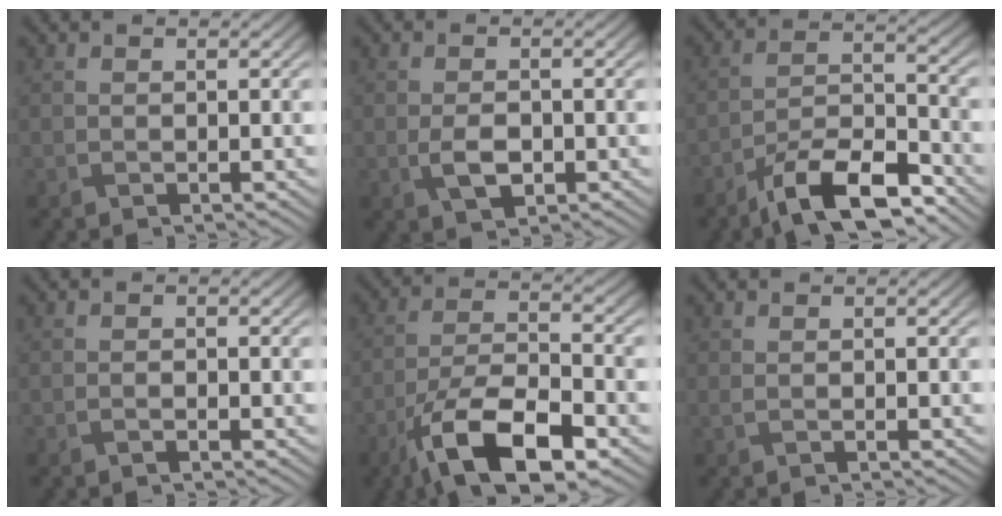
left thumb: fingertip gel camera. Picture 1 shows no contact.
{"total": 3.2, "force": [-0.8, 1.8, 2.5], "torque": [-0.053, -0.005, -0.013]}
{"total": 11.4, "force": [-8.1, 3.6, 7.2], "torque": [-0.128, 0.000, -0.159]}
{"total": 0.7, "force": [-0.4, 0.1, 0.5], "torque": [-0.010, -0.001, -0.005]}
{"total": 13.1, "force": [-7.3, 4.9, 9.6], "torque": [-0.184, -0.009, -0.143]}
{"total": 0.6, "force": [0.1, 0.1, 0.6], "torque": [-0.013, 0.001, 0.000]}